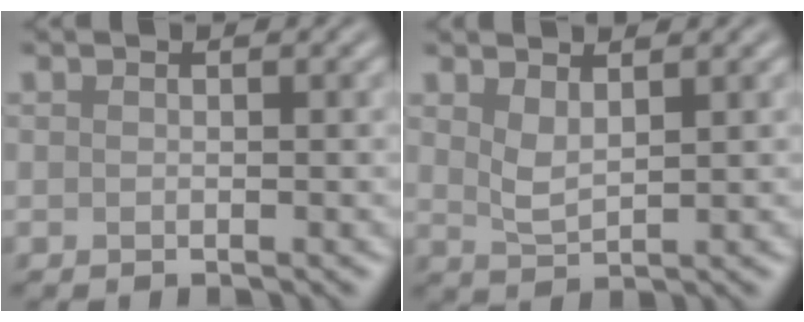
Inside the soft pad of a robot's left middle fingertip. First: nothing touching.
{"total": 2.0, "force": [1.2, 0.7, 1.4], "torque": [-0.035, -0.007, 0.028]}